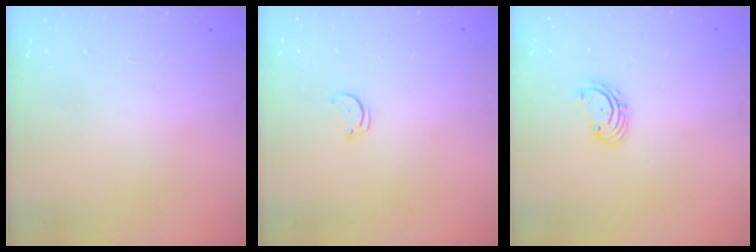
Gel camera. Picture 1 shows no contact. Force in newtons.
{"total": 2.0, "press": 2.0, "slide": 0.2}
{"total": 2.6, "press": 2.5, "slide": 0.6}